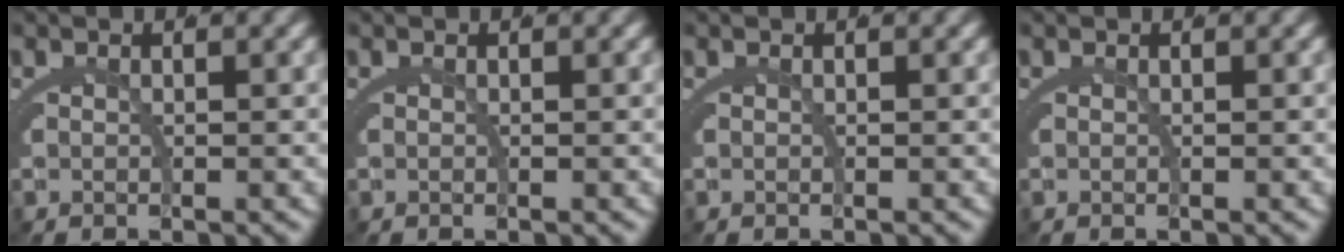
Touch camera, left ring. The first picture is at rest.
{"total": 0.0}
{"total": 0.0}
{"total": 0.0}